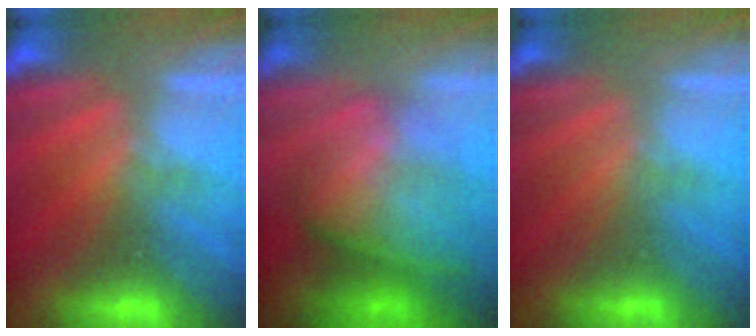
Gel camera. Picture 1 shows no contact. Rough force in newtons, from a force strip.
{"total": 6.9}
{"total": 2.3}